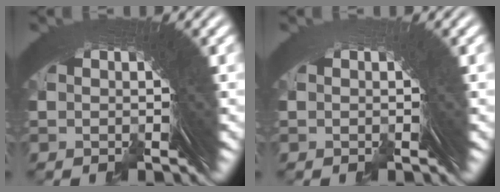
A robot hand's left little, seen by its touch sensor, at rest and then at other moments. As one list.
[{"total": 1.0, "force": [-0.6, -0.6, -0.6], "torque": [0.017, 0.008, -0.012]}]